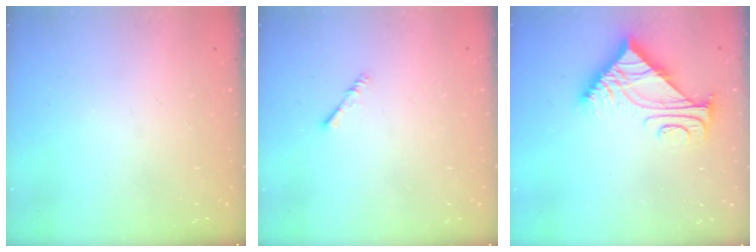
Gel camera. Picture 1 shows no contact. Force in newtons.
{"total": 1.4, "press": 1.4, "slide": 0.4}
{"total": 8.2, "press": 8.2, "slide": 0.4}